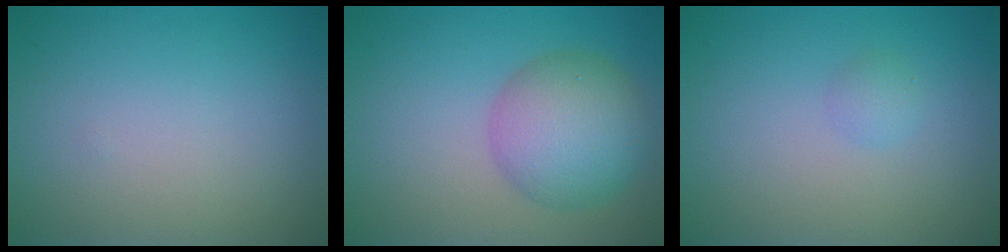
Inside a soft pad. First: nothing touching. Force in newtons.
{"total": 6.3, "press": 6.3, "slide": 0.2}
{"total": 1.0, "press": 1.0, "slide": 0.1}